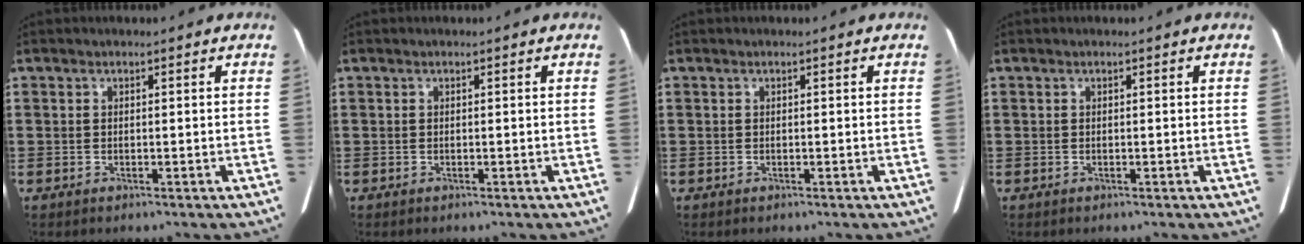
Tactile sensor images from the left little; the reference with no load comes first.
{"total": 0.0}
{"total": 0.0}
{"total": 0.0}